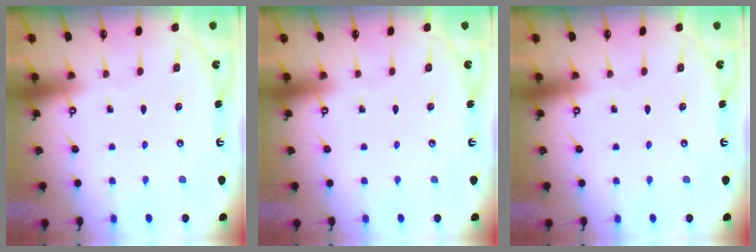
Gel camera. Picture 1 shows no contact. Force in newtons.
{"total": 0.0}
{"total": 0.0}